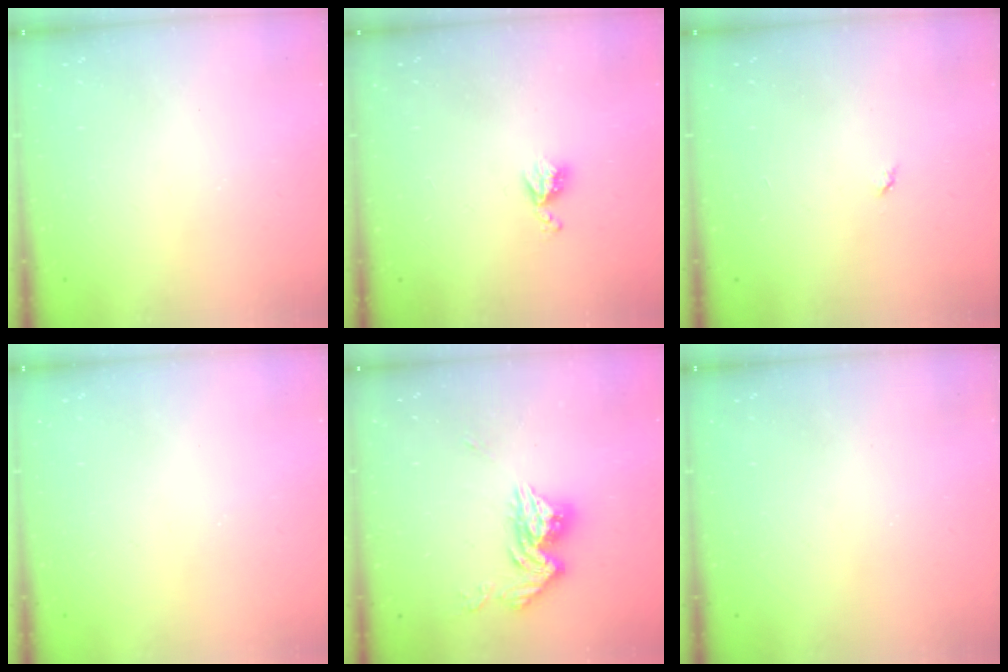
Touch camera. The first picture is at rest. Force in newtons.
{"total": 5.8, "press": 5.7, "slide": 0.7}
{"total": 2.8, "press": 2.8, "slide": 0.4}
{"total": 0.0}
{"total": 12.8, "press": 12.8, "slide": 1.1}
{"total": 0.0}